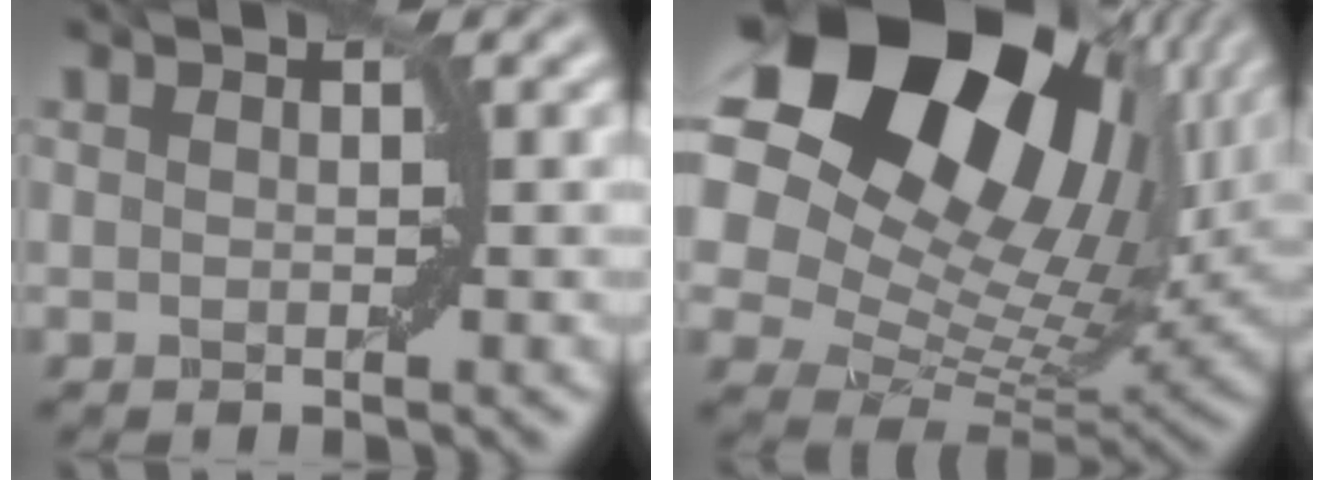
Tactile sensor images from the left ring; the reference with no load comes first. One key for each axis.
{"total": 19.7, "fx": 9.3, "fy": 12.6, "fz": 12.0, "tx": -0.227, "ty": 0.036, "tz": 0.153}